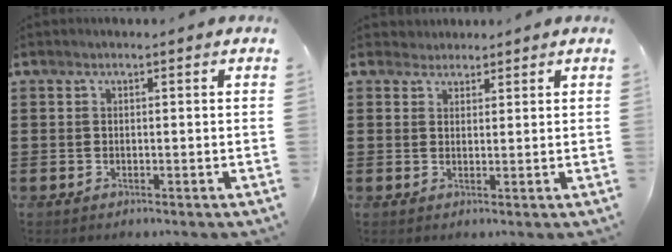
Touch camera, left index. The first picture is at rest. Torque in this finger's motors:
{"motor_torque": [0.21, -0.23, 0.01, -0.01]}